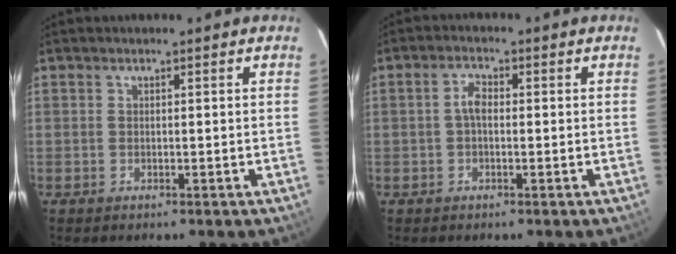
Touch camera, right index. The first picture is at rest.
{"total": 2.6, "force": [-0.2, 1.4, 2.2], "torque": [-0.046, 0.010, -0.002]}